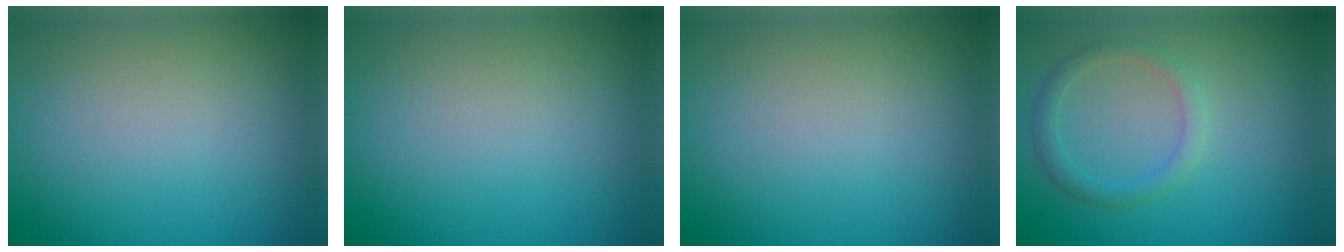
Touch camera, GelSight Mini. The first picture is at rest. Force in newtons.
{"total": 0.0}
{"total": 0.0}
{"total": 1.8, "press": 1.8, "slide": 0.1}